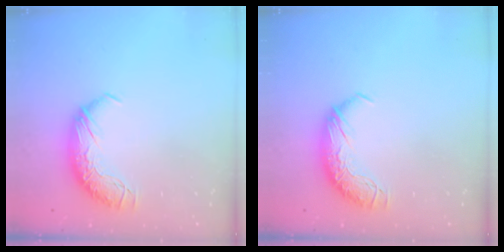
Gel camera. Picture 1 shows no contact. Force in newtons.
{"total": 0.0}